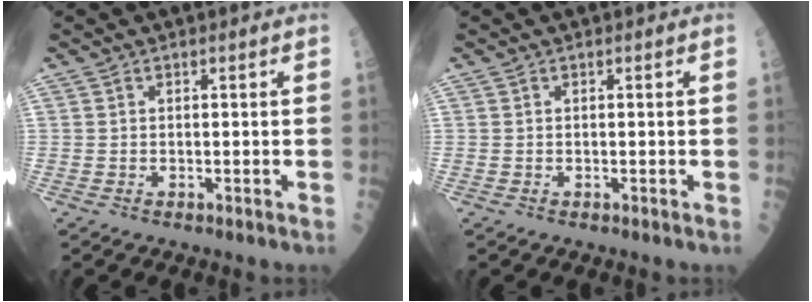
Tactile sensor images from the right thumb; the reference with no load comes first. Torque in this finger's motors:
{"motor_torque": [-0.03, 0.03, -0.18, -0.01, 0.00]}